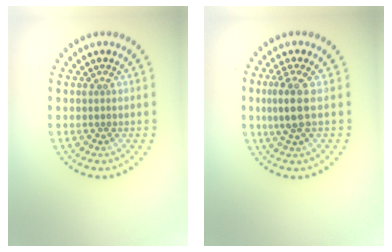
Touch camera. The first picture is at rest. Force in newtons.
{"total": 2.6, "press": 2.3, "slide": 1.3}